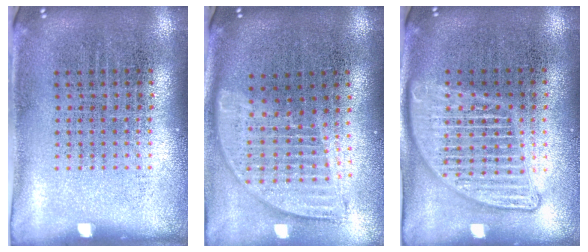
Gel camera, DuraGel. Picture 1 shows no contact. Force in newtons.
{"total": 1.8, "press": 1.5, "slide": 1.0}
{"total": 2.7, "press": 2.7, "slide": 0.2}